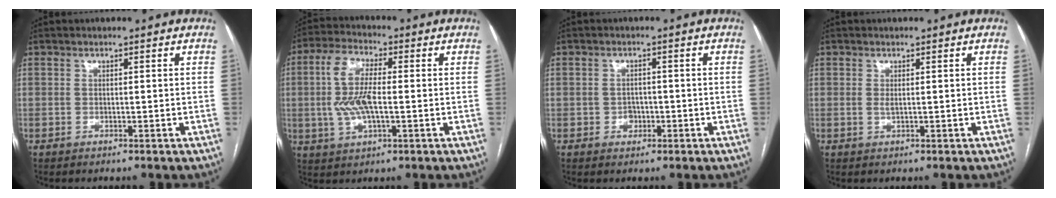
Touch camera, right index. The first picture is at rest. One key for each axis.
{"total": 8.9, "fx": -0.3, "fy": 3.1, "fz": 8.3, "tx": -0.182, "ty": 0.007, "tz": -0.004}
{"total": 1.9, "fx": -0.5, "fy": 1.7, "fz": 0.8, "tx": -0.010, "ty": 0.007, "tz": -0.002}
{"total": 0.7, "fx": 0.2, "fy": 0.1, "fz": 0.6, "tx": -0.016, "ty": -0.003, "tz": 0.005}